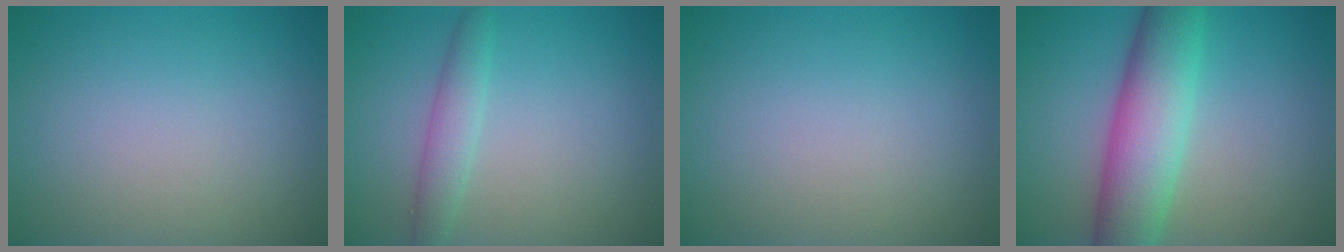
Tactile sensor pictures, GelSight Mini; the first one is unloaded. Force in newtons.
{"total": 2.3, "press": 2.3, "slide": 0.0}
{"total": 0.0}
{"total": 7.7, "press": 7.7, "slide": 0.3}